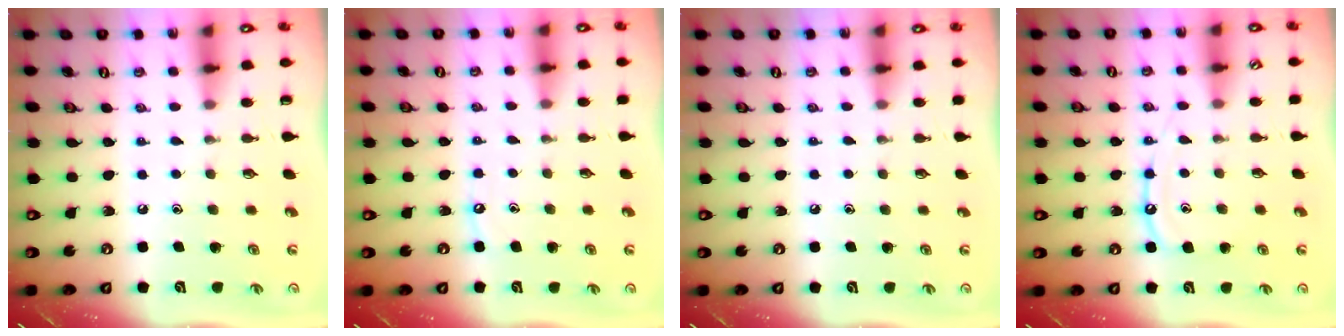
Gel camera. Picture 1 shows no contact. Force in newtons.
{"total": 2.6, "press": 2.6, "slide": 0.4}
{"total": 3.7, "press": 3.6, "slide": 0.6}
{"total": 9.2, "press": 9.2, "slide": 0.8}